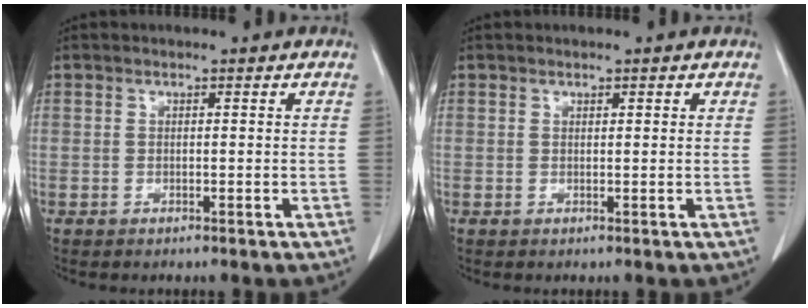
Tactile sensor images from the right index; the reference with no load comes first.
{"total": 0.5, "force": [0.3, 0.1, 0.4], "torque": [-0.006, -0.001, 0.005]}